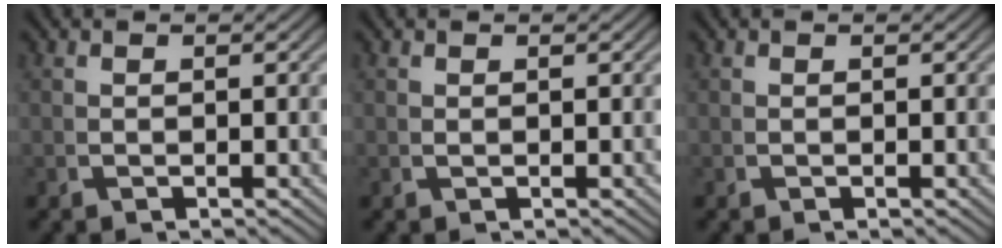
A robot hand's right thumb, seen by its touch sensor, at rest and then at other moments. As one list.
[{"total": 0.0}, {"total": 0.0}]